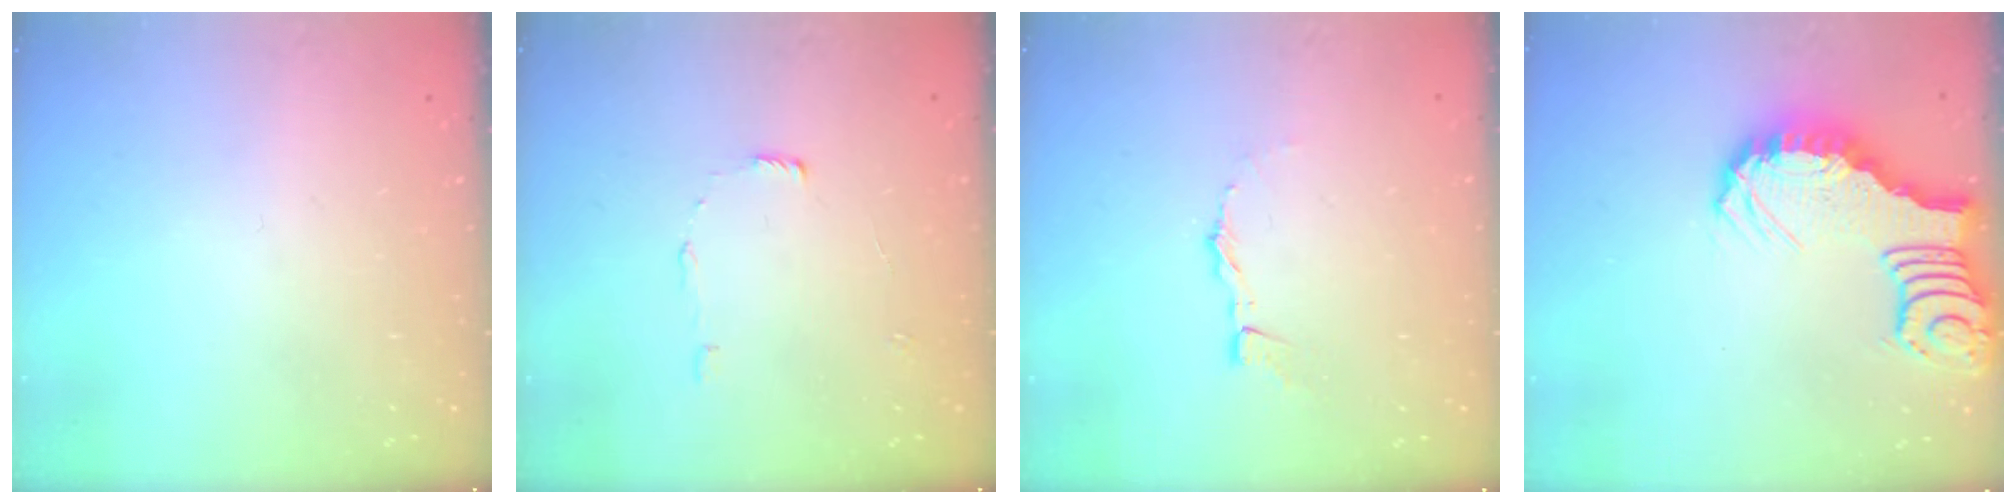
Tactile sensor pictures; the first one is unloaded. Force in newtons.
{"total": 4.4, "press": 4.4, "slide": 0.4}
{"total": 3.3, "press": 3.3, "slide": 0.4}
{"total": 4.1, "press": 4.1, "slide": 0.6}